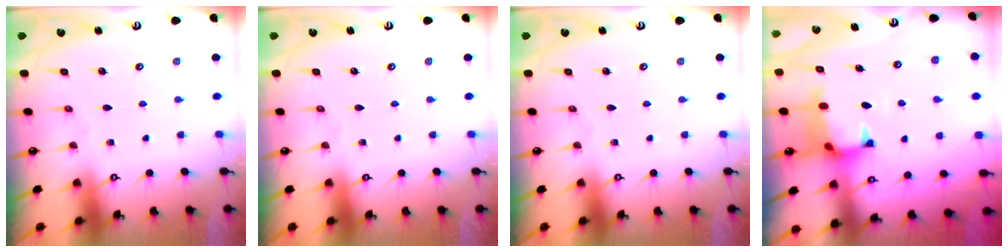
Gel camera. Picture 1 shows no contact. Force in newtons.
{"total": 0.0}
{"total": 0.0}
{"total": 1.2, "press": 0.6, "slide": 1.0}